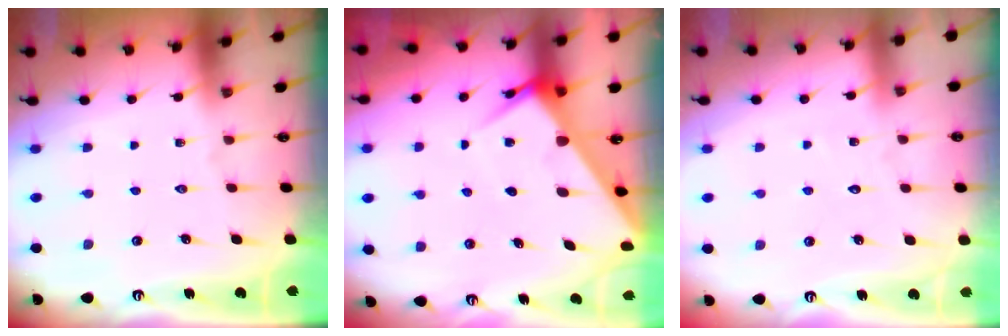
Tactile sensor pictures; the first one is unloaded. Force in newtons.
{"total": 5.5, "press": 5.5, "slide": 0.5}
{"total": 2.9, "press": 2.9, "slide": 0.3}